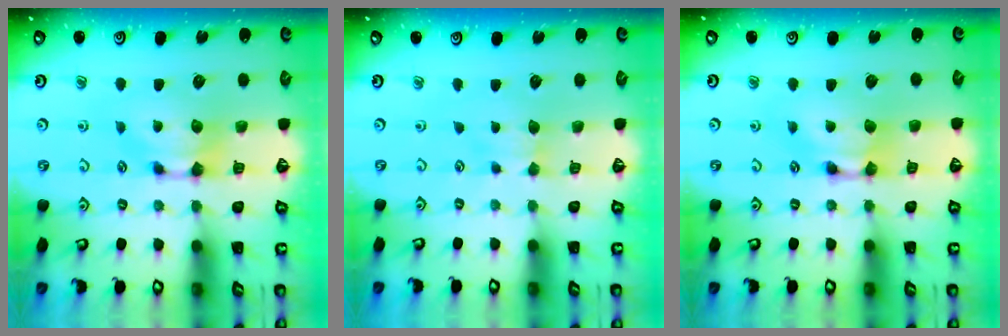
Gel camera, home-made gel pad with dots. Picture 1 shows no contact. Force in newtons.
{"total": 2.4, "press": 2.3, "slide": 0.6}
{"total": 2.1, "press": 2.1, "slide": 0.1}